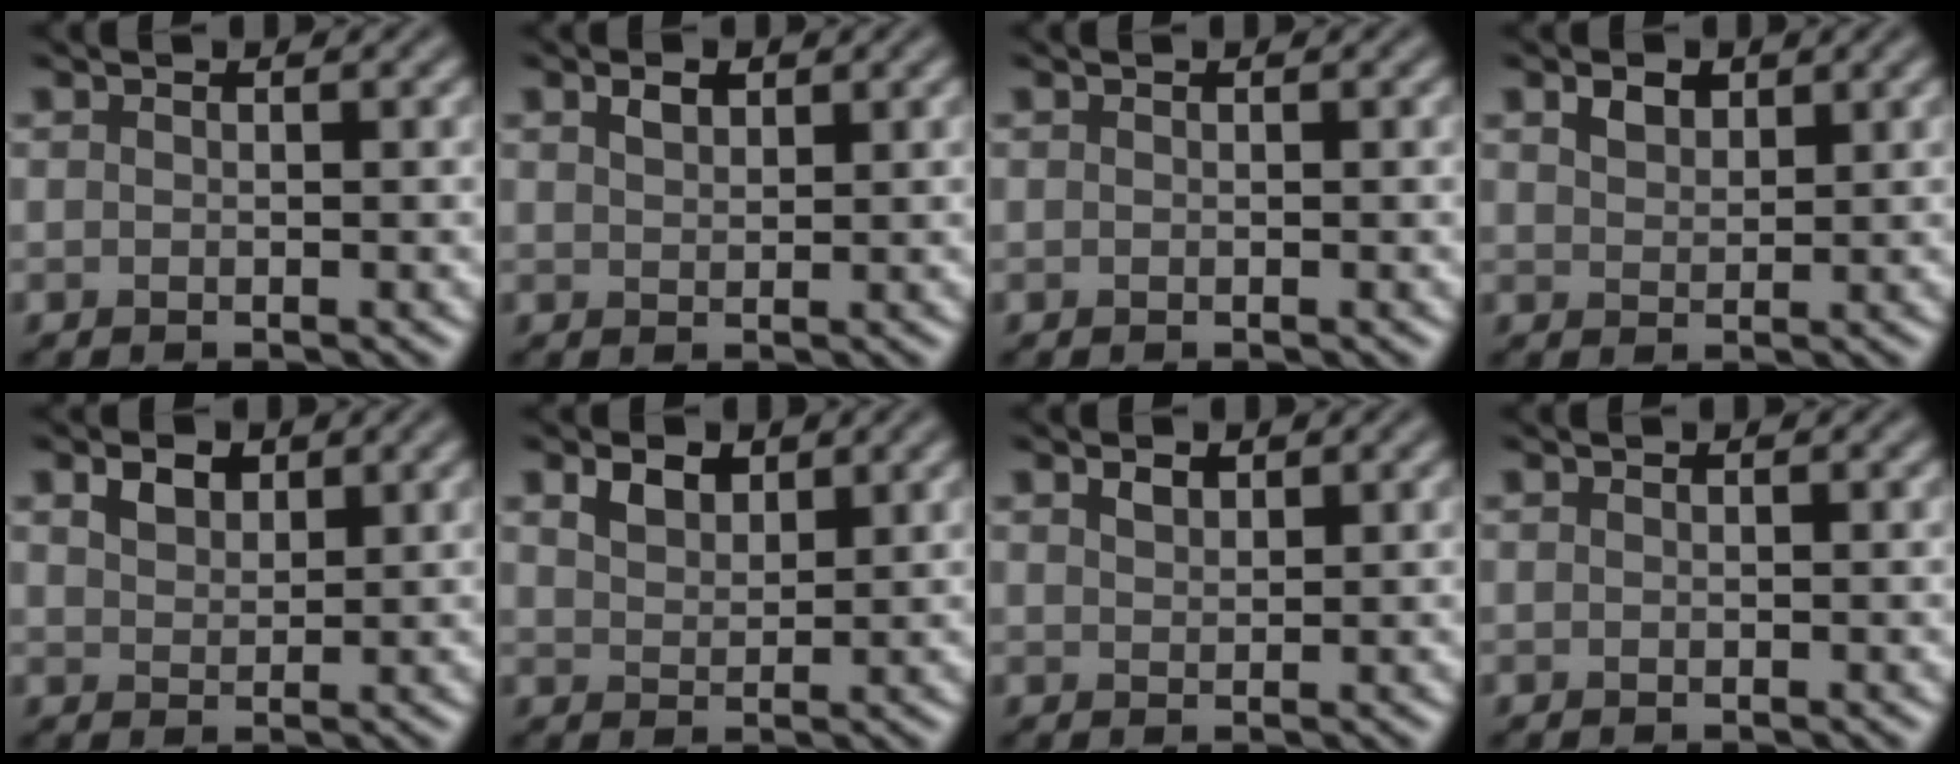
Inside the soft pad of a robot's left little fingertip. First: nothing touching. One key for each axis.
{"total": 1.4, "fx": 0.9, "fy": 0.7, "fz": 0.8, "tx": -0.016, "ty": 0.004, "tz": 0.019}
{"total": 0.0}
{"total": 1.8, "fx": 1.2, "fy": 1.1, "fz": 0.8, "tx": -0.017, "ty": 0.003, "tz": 0.025}
{"total": 2.1, "fx": 1.4, "fy": 1.3, "fz": 1.0, "tx": -0.022, "ty": 0.003, "tz": 0.028}
{"total": 2.3, "fx": 1.6, "fy": 1.3, "fz": 1.1, "tx": -0.027, "ty": 0.002, "tz": 0.033}
{"total": 1.2, "fx": 0.9, "fy": 0.6, "fz": 0.5, "tx": -0.012, "ty": 0.002, "tz": 0.018}
{"total": 0.0}